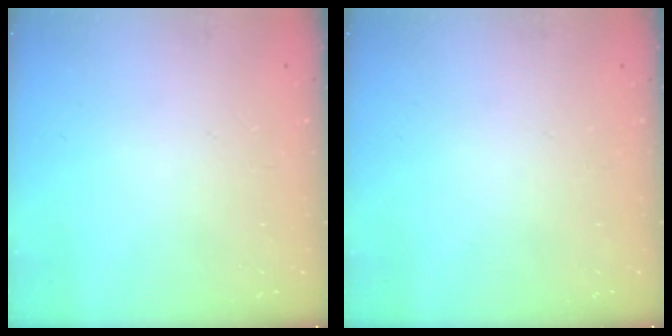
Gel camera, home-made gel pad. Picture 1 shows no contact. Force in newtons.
{"total": 0.0}